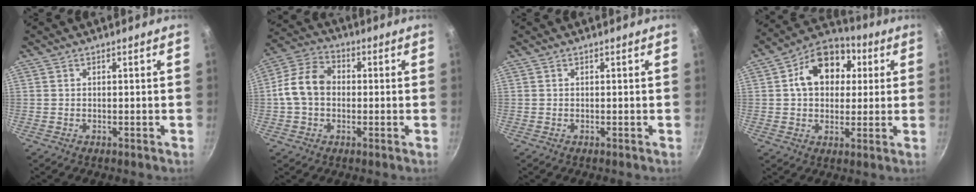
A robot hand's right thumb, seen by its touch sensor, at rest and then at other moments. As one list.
[{"total": 9.9, "force": [-0.2, 7.5, 6.5], "torque": [-0.099, 0.027, -0.022]}, {"total": 0.0}, {"total": 14.8, "force": [3.5, 11.1, 9.2], "torque": [-0.113, 0.019, 0.038]}]